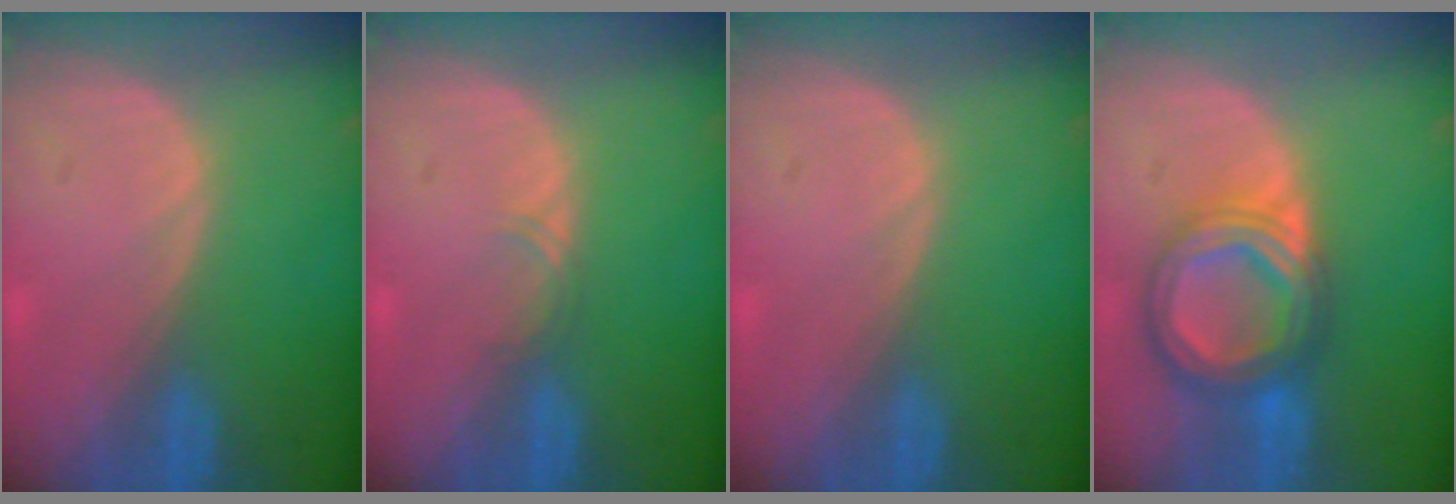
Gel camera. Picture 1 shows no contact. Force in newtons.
{"total": 1.1, "press": 1.1, "slide": 0.1}
{"total": 0.0}
{"total": 8.4, "press": 8.4, "slide": 0.5}